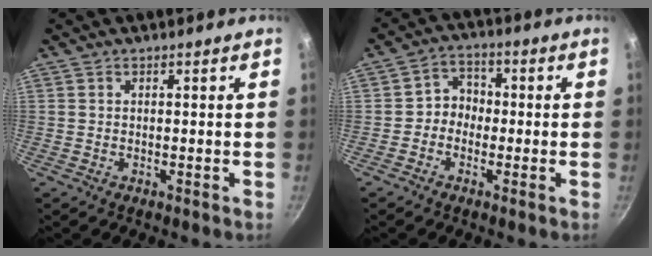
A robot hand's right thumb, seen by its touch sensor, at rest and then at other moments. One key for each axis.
{"total": 4.6, "fx": -1.0, "fy": 4.0, "fz": 2.0, "tx": -0.002, "ty": 0.021, "tz": -0.031}